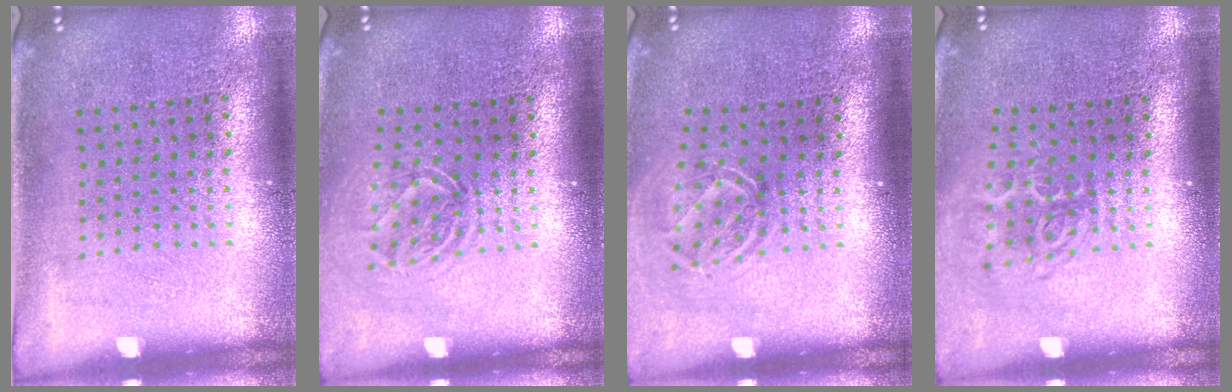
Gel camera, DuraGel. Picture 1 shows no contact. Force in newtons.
{"total": 1.7, "press": 1.2, "slide": 1.1}
{"total": 1.7, "press": 1.3, "slide": 1.2}
{"total": 1.7, "press": 1.1, "slide": 1.3}